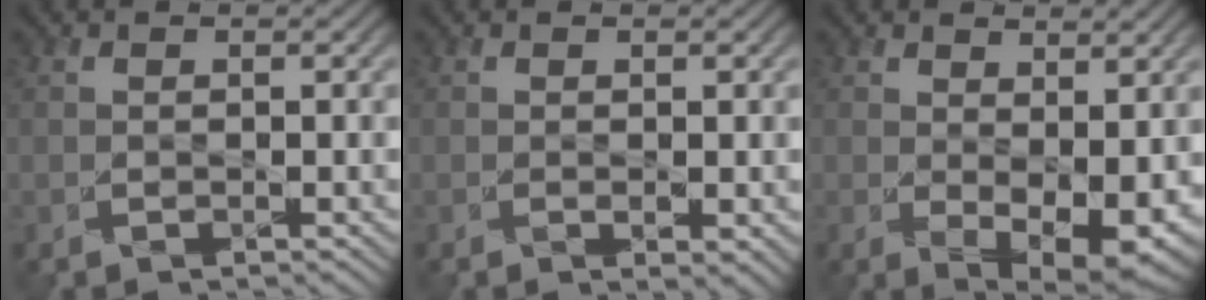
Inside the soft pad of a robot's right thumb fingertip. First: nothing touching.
{"total": 1.1, "force": [0.0, 0.3, 1.0], "torque": [-0.019, -0.007, 0.002]}
{"total": 6.8, "force": [0.1, 3.4, 5.8], "torque": [-0.103, -0.023, 0.016]}